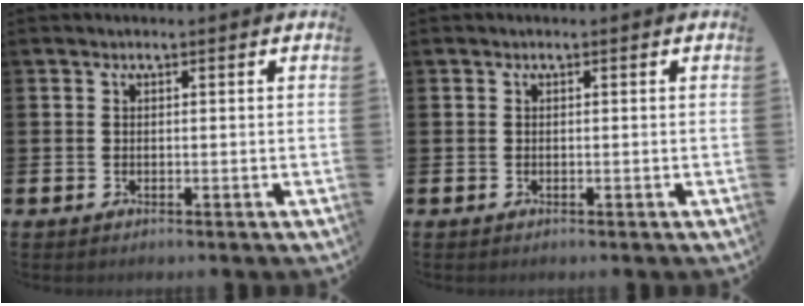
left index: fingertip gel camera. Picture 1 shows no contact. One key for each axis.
{"total": 0.0}